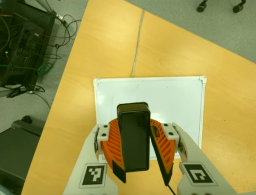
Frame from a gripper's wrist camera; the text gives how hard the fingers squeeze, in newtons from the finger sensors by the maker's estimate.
{"total": 8.4, "left": 9.3, "right": 7.5}